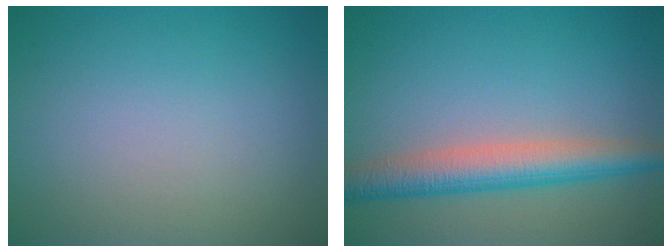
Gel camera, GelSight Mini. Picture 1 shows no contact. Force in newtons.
{"total": 5.1, "press": 5.1, "slide": 0.2}